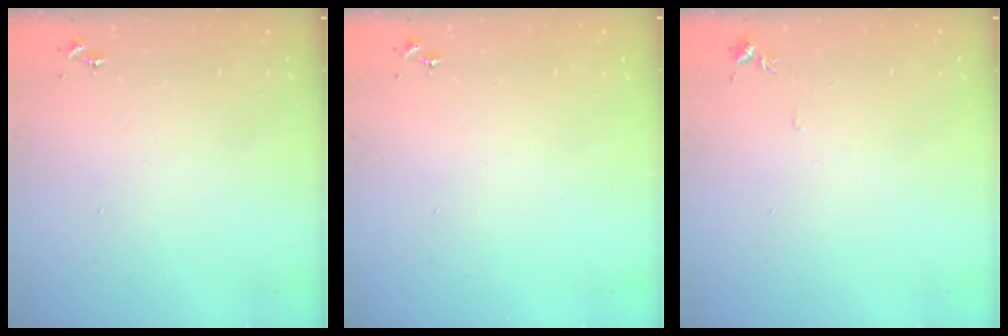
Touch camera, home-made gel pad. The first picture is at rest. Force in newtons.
{"total": 0.0}
{"total": 4.3, "press": 4.2, "slide": 0.6}